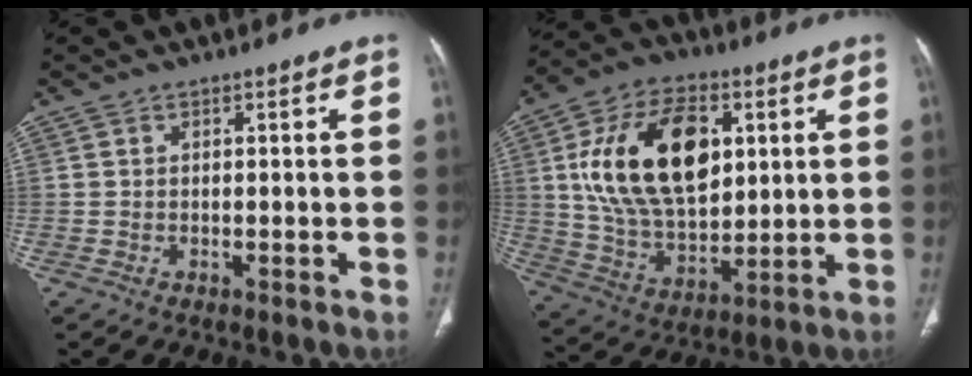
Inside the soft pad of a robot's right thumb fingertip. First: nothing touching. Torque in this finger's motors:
{"motor_torque": [1.53, 3.09, 0.85, -0.91, 0.15]}